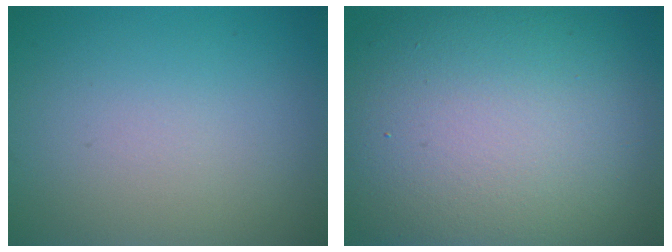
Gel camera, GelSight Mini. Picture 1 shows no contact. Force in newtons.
{"total": 15.7, "press": 15.7, "slide": 1.3}